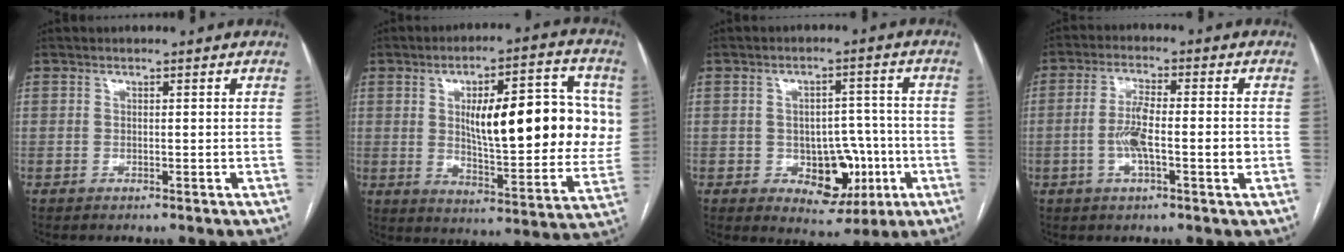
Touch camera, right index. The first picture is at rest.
{"total": 20.7, "force": [3.5, 6.1, 19.5], "torque": [-0.272, 0.016, 0.056]}
{"total": 8.9, "force": [-2.5, 5.7, 6.4], "torque": [-0.082, 0.013, -0.022]}
{"total": 7.1, "force": [-1.3, 1.6, 6.8], "torque": [-0.132, 0.009, -0.023]}